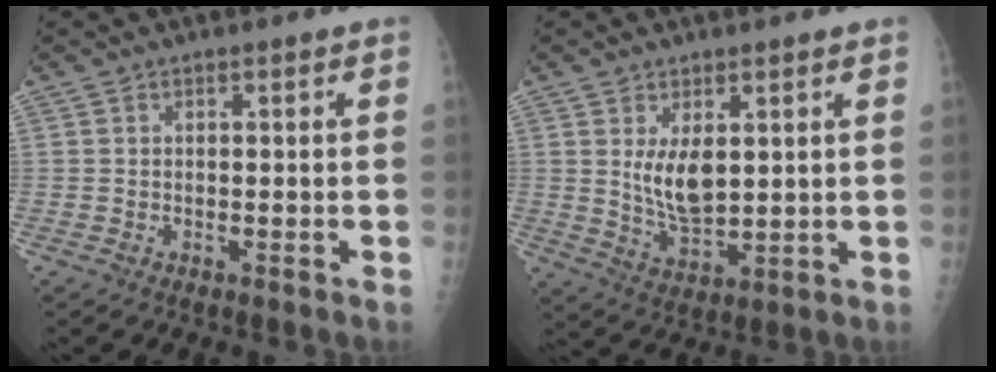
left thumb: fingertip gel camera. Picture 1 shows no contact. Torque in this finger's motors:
{"motor_torque": [1.06, 0.90, 1.16, -0.17, 0.09]}